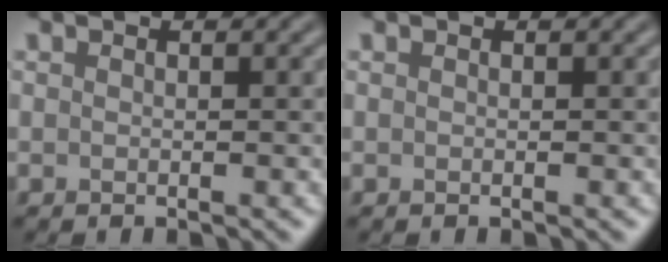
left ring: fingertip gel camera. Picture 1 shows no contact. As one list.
[{"total": 0.0}]